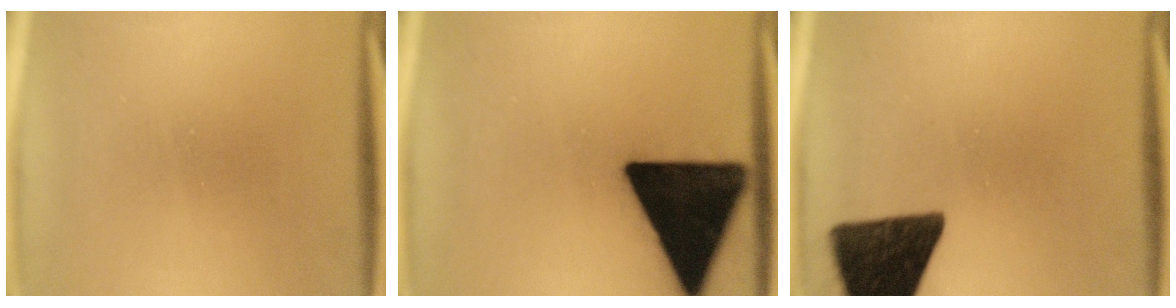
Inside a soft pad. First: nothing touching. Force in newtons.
{"total": 22.0}
{"total": 15.1}